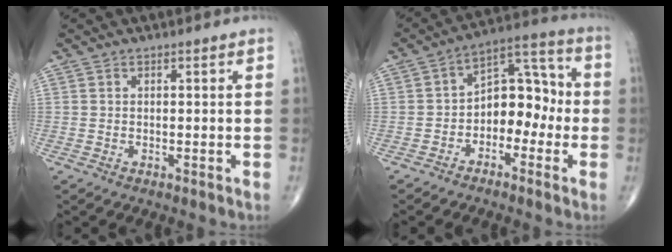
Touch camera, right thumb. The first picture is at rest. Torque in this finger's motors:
{"motor_torque": [0.09, 0.26, 0.68, -0.16, 0.14]}